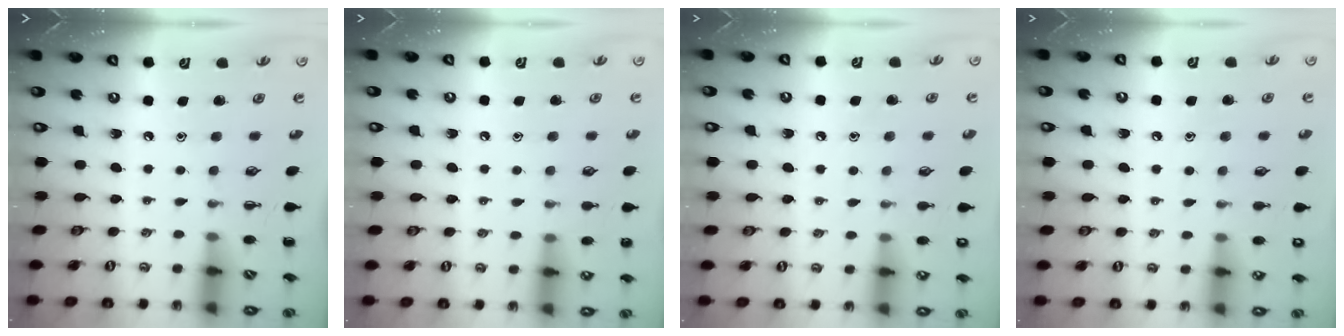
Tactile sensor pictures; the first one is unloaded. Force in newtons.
{"total": 5.1, "press": 4.8, "slide": 1.7}
{"total": 6.7, "press": 6.5, "slide": 1.8}
{"total": 7.2, "press": 7.0, "slide": 1.8}